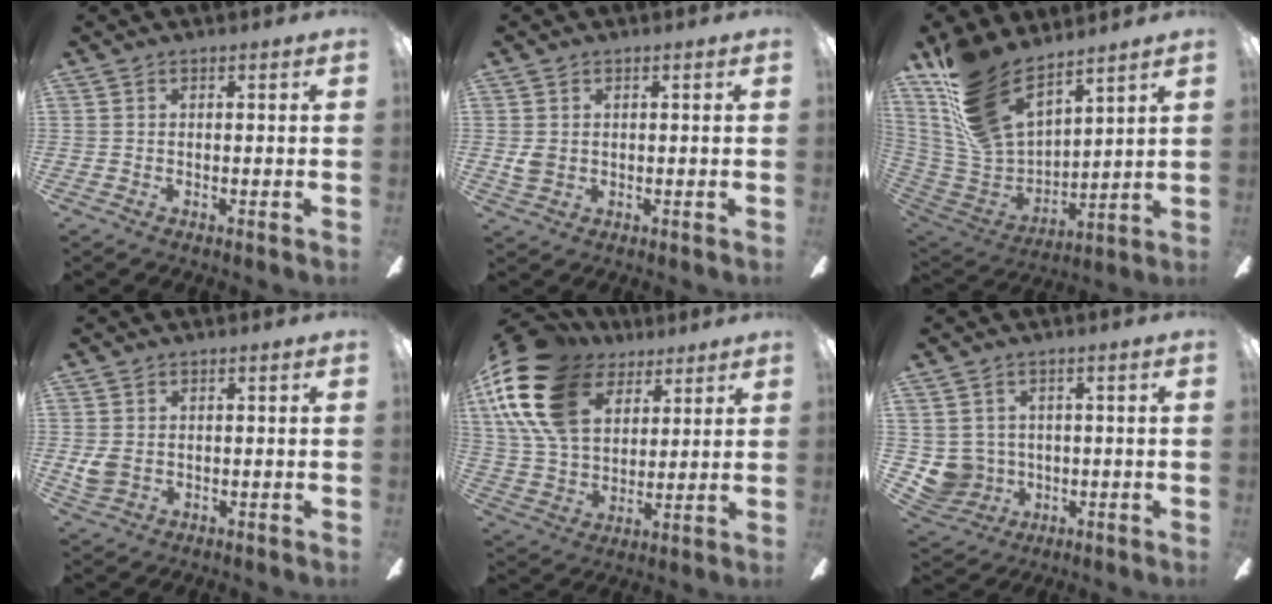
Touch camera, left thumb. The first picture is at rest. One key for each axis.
{"total": 2.8, "fx": 0.7, "fy": 2.2, "fz": 1.5, "tx": -0.029, "ty": 0.006, "tz": 0.015}
{"total": 18.4, "fx": 13.5, "fy": 8.2, "fz": 9.3, "tx": -0.228, "ty": -0.097, "tz": 0.253}
{"total": 3.3, "fx": 0.8, "fy": 2.6, "fz": 1.9, "tx": -0.043, "ty": 0.003, "tz": 0.015}
{"total": 22.1, "fx": 10.1, "fy": 14.2, "fz": 13.5, "tx": -0.296, "ty": -0.032, "tz": 0.183}
{"total": 5.8, "fx": 1.0, "fy": 5.8, "fz": 0.4, "tx": -0.042, "ty": -0.013, "tz": 0.023}